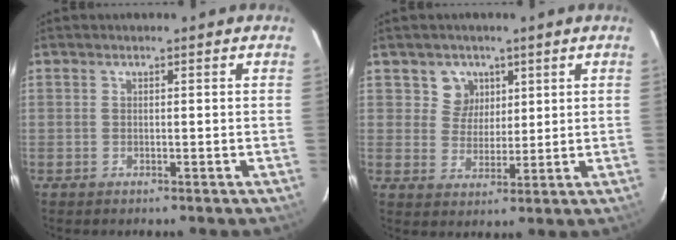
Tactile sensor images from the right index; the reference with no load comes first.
{"total": 5.3, "force": [2.4, 4.6, 0.6], "torque": [-0.002, 0.009, 0.046]}